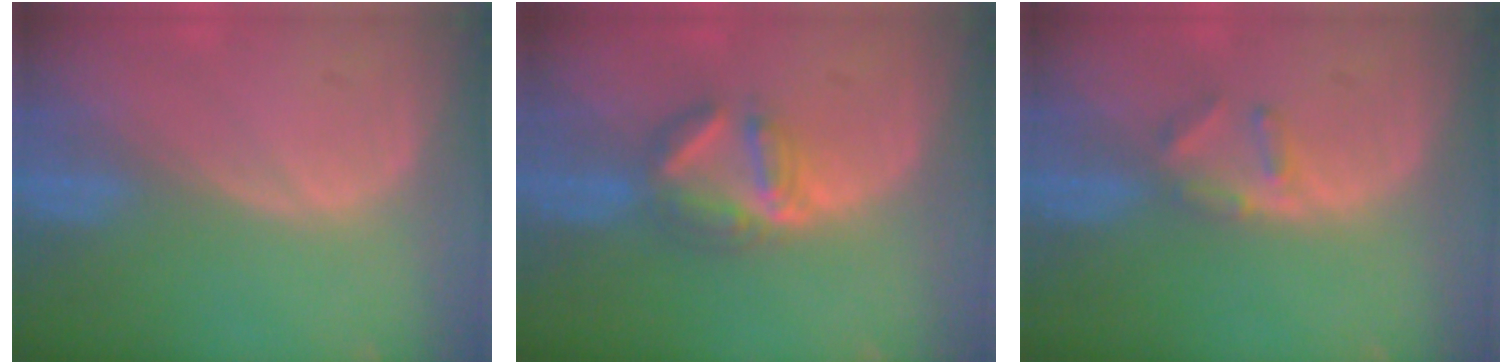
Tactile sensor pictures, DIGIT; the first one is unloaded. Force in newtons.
{"total": 5.9, "press": 5.4, "slide": 2.3}
{"total": 2.8, "press": 2.7, "slide": 0.4}